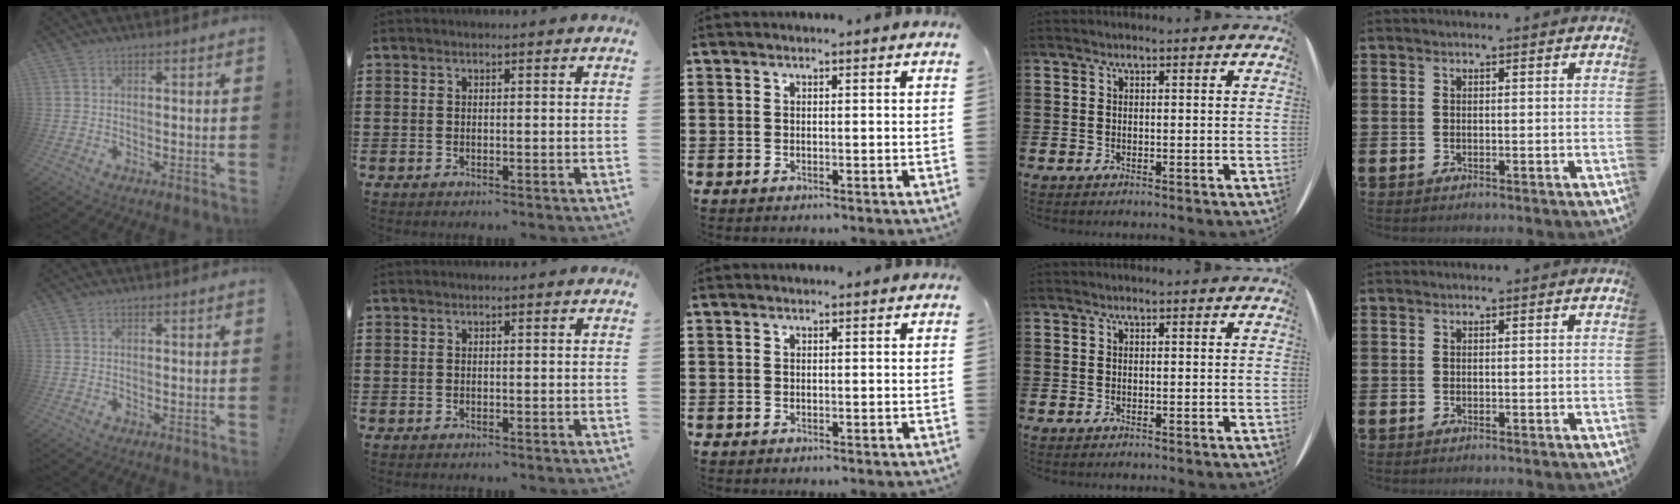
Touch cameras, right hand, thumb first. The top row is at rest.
{}